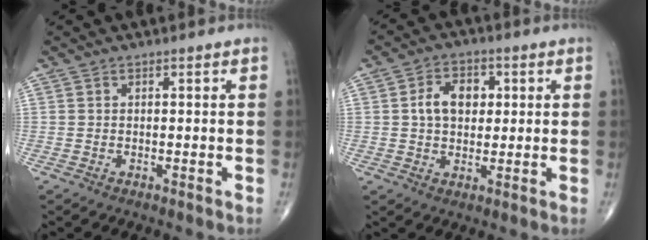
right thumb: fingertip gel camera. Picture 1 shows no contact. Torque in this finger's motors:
{"motor_torque": [0.14, 0.17, 0.63, 0.24, 0.06]}